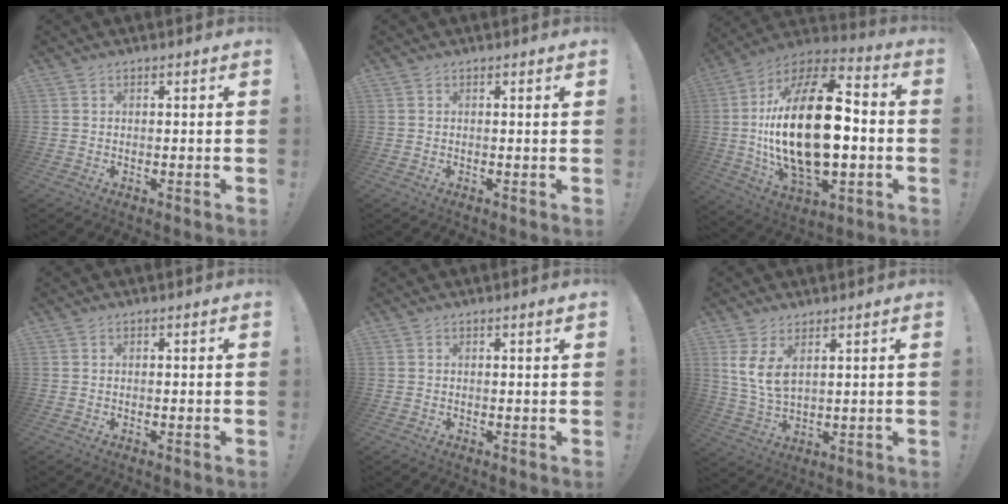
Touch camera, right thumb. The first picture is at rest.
{"total": 0.7, "force": [0.3, -0.2, 0.6], "torque": [-0.010, 0.000, 0.004]}
{"total": 29.7, "force": [-1.0, 15.1, 25.5], "torque": [-0.470, 0.005, -0.019]}
{"total": 0.0}
{"total": 1.2, "force": [0.6, -0.2, 1.0], "torque": [-0.011, -0.004, 0.007]}
{"total": 7.4, "force": [3.9, 3.4, 5.4], "torque": [-0.099, -0.019, 0.071]}